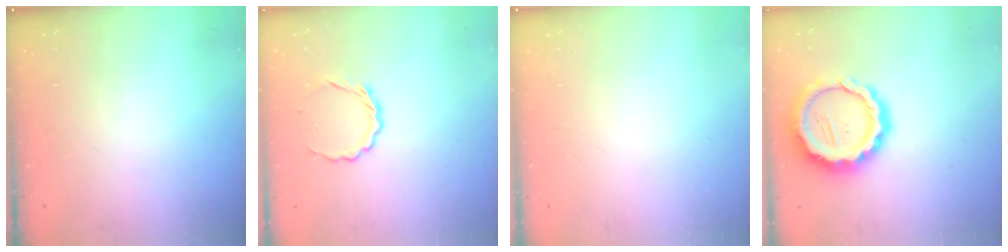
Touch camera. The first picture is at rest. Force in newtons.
{"total": 4.9, "press": 4.8, "slide": 1.1}
{"total": 0.0}
{"total": 14.9, "press": 14.7, "slide": 2.8}